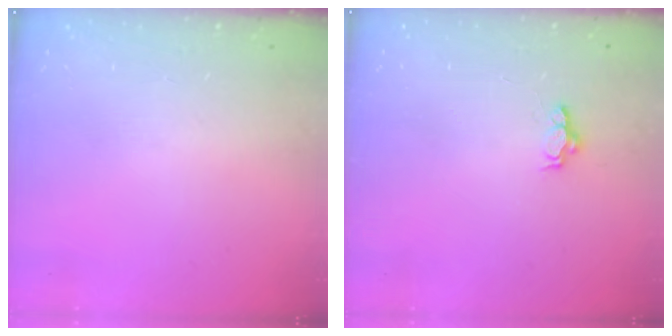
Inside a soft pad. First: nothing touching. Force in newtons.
{"total": 4.2, "press": 3.8, "slide": 1.9}